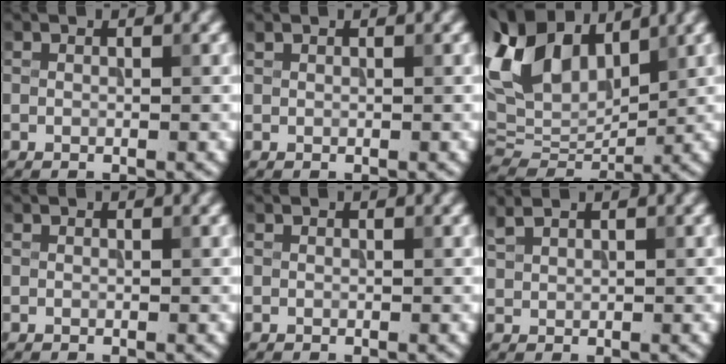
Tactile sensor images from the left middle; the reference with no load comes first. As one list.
[{"total": 0.6, "force": [0.6, 0.2, 0.1], "torque": [0.000, 0.003, 0.009]}, {"total": 12.2, "force": [6.3, 7.2, 7.5], "torque": [-0.189, 0.038, 0.112]}, {"total": 0.0}, {"total": 0.0}, {"total": 1.6, "force": [1.5, 0.2, 0.4], "torque": [-0.014, 0.011, 0.036]}]